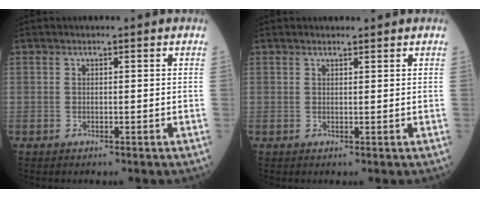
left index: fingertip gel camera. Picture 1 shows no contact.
{"total": 1.1, "force": [1.1, 0.1, 0.2], "torque": [-0.009, 0.002, 0.020]}